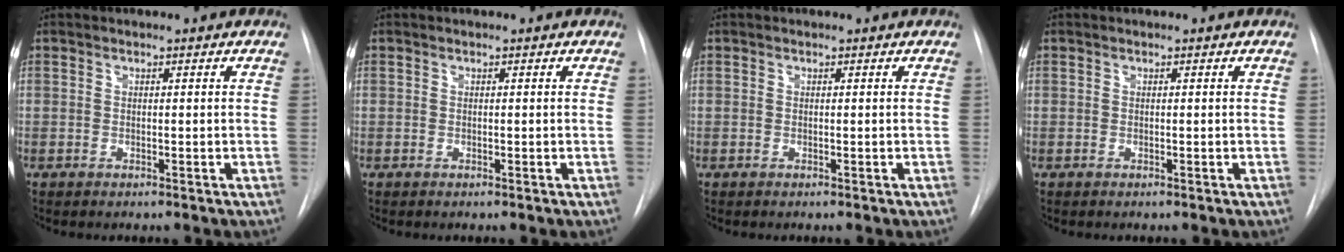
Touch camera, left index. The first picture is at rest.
{"total": 0.0}
{"total": 0.0}
{"total": 0.0}